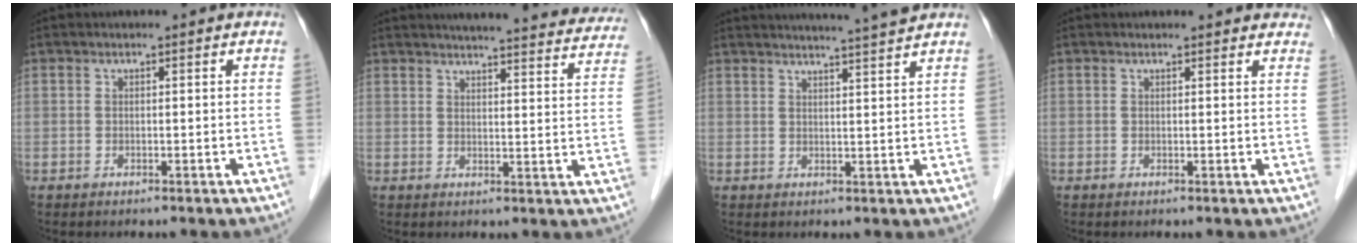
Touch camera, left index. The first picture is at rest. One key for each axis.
{"total": 24.7, "fx": 23.2, "fy": 3.1, "fz": 8.0, "tx": -0.102, "ty": -0.048, "tz": 0.262}
{"total": 8.7, "fx": 8.0, "fy": -1.4, "fz": 3.2, "tx": -0.049, "ty": 0.006, "tz": 0.099}
{"total": 5.7, "fx": 5.3, "fy": 1.6, "fz": 1.4, "tx": -0.004, "ty": 0.009, "tz": 0.044}